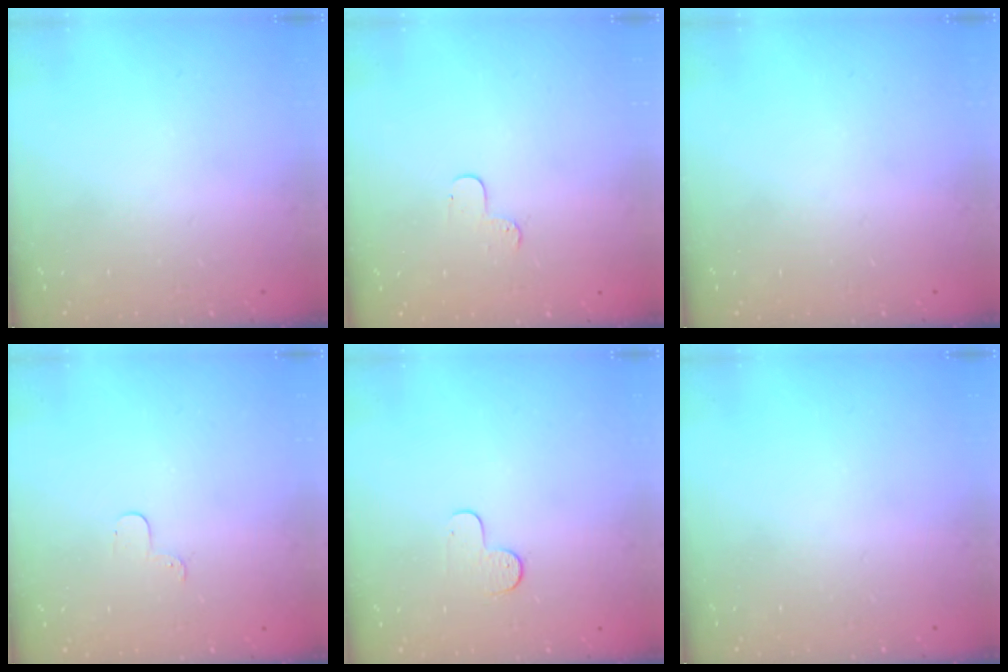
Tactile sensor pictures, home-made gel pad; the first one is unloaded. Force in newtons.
{"total": 3.7, "press": 3.7, "slide": 0.5}
{"total": 0.0}
{"total": 2.9, "press": 2.9, "slide": 0.3}
{"total": 4.8, "press": 4.8, "slide": 0.5}
{"total": 0.0}